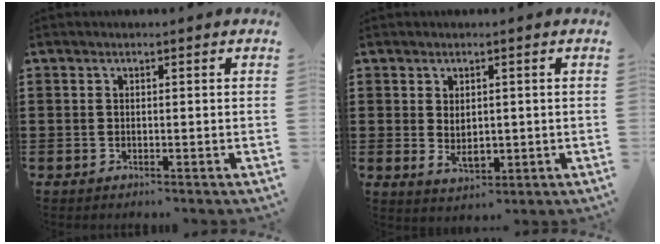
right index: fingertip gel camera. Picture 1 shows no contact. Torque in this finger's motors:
{"motor_torque": [2.14, 0.00, 0.31, 0.09]}